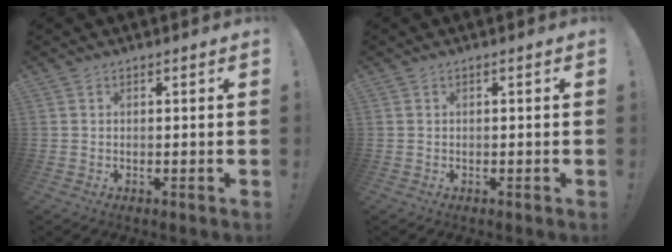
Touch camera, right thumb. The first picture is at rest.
{"total": 0.0}